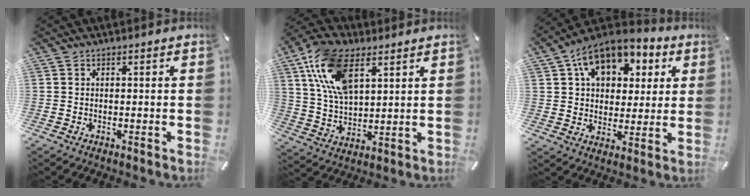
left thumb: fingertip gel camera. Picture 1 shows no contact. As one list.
[{"total": 14.6, "force": [7.4, 7.8, 9.9], "torque": [-0.231, -0.012, 0.135]}, {"total": 13.0, "force": [6.8, 9.2, 6.0], "torque": [-0.102, -0.030, 0.127]}]